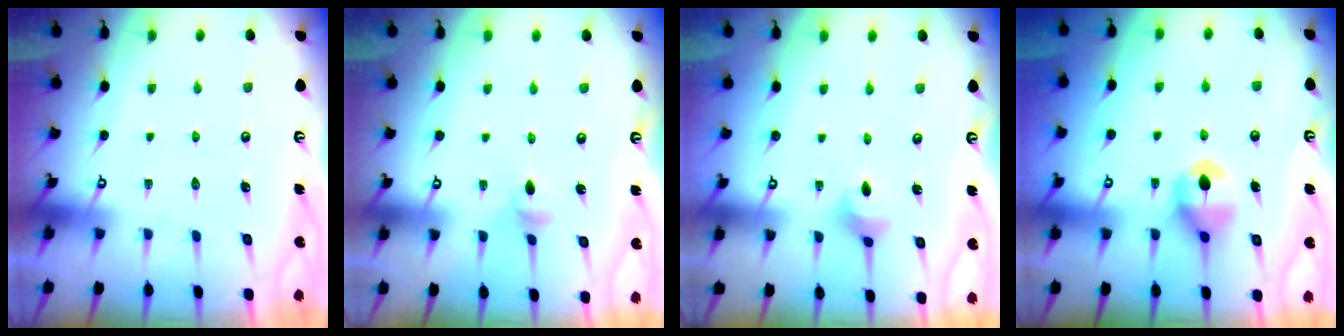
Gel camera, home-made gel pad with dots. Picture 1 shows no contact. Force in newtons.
{"total": 3.9, "press": 3.9, "slide": 0.5}
{"total": 5.1, "press": 5.0, "slide": 0.8}
{"total": 7.3, "press": 7.3, "slide": 0.4}